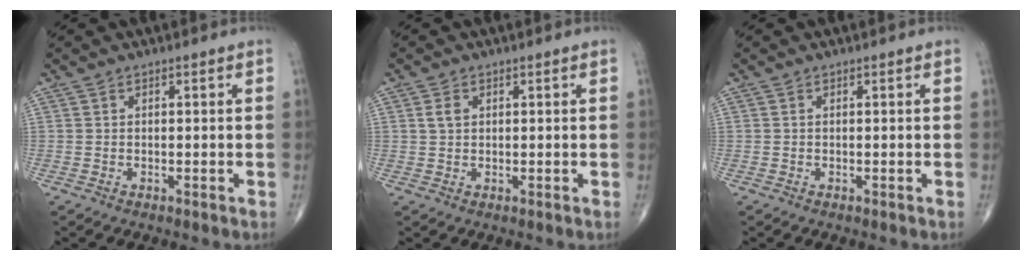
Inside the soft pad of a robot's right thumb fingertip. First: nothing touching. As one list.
[{"total": 2.1, "force": [0.6, 1.5, 1.4], "torque": [-0.025, 0.003, 0.013]}, {"total": 0.0}]